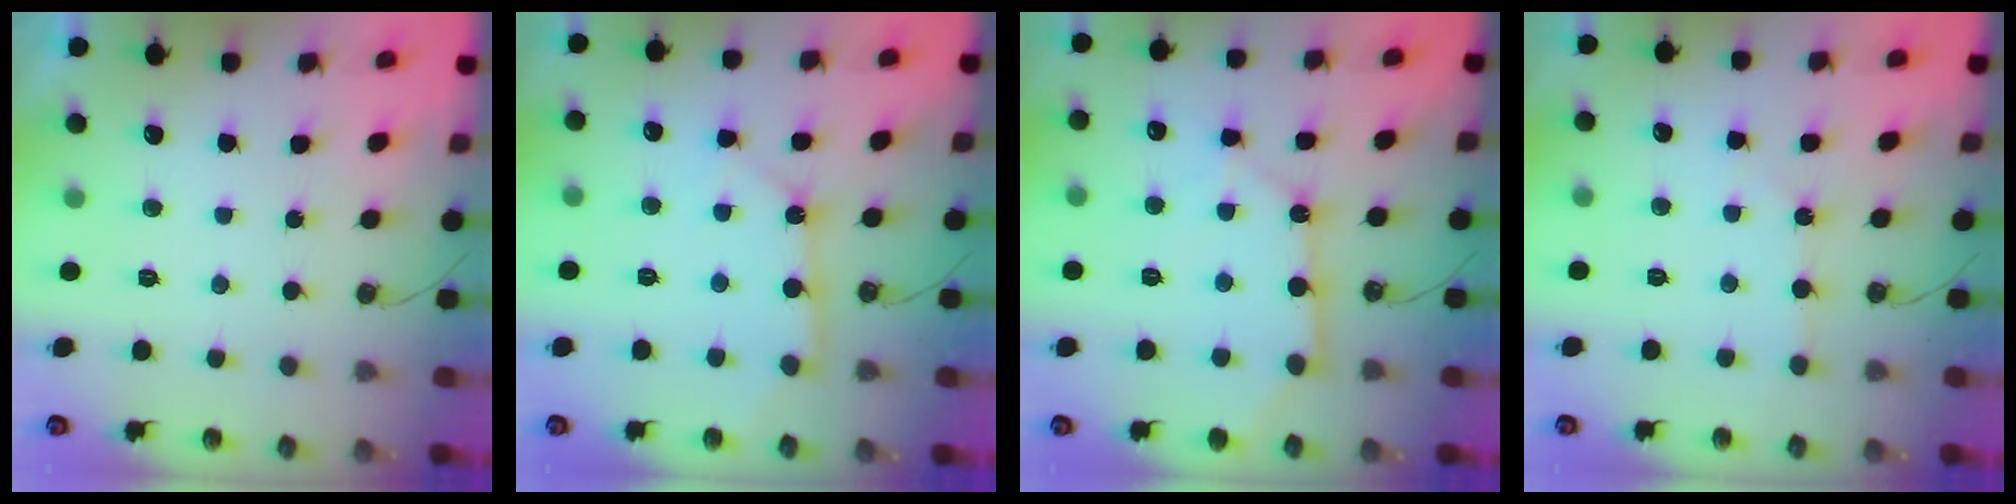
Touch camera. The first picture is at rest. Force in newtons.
{"total": 5.6, "press": 5.6, "slide": 0.4}
{"total": 11.4, "press": 11.3, "slide": 1.0}
{"total": 2.4, "press": 2.3, "slide": 0.3}